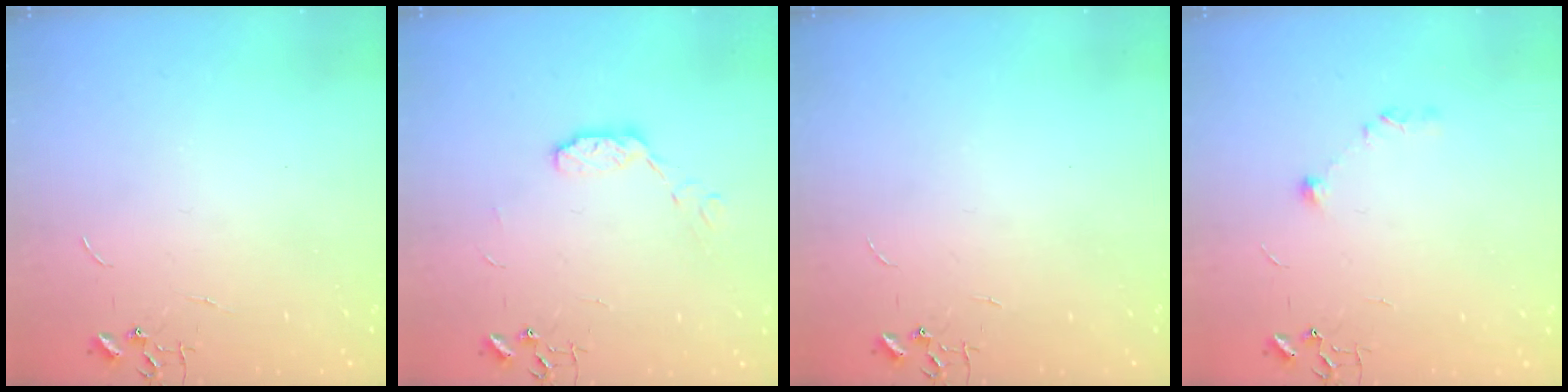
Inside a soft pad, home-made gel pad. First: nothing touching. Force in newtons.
{"total": 6.8, "press": 6.8, "slide": 0.5}
{"total": 0.0}
{"total": 6.6, "press": 6.6, "slide": 0.8}